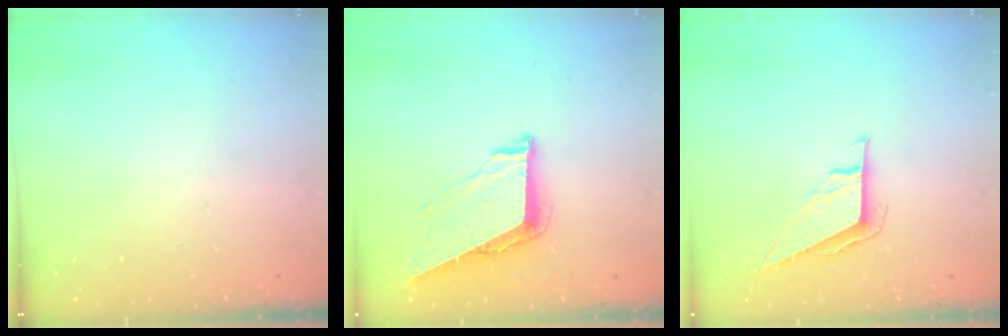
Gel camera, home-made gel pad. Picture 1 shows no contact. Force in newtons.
{"total": 9.3, "press": 8.8, "slide": 3.2}
{"total": 7.4, "press": 7.1, "slide": 2.2}